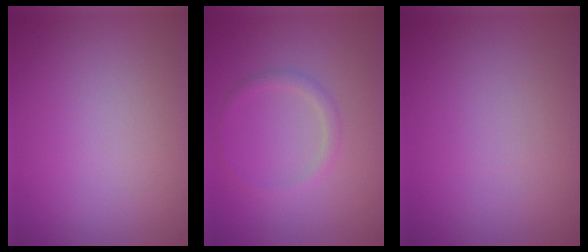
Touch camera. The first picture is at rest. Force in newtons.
{"total": 1.2, "press": 1.2, "slide": 0.1}
{"total": 0.0}